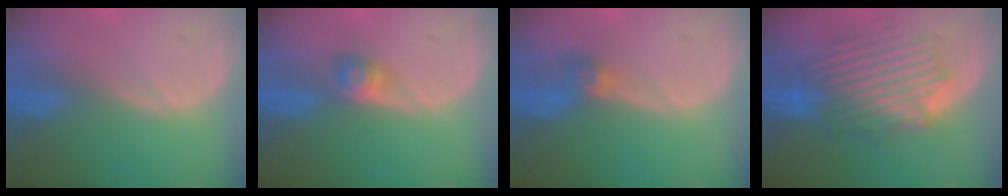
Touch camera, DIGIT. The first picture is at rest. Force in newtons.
{"total": 2.8, "press": 2.6, "slide": 1.2}
{"total": 2.9, "press": 2.6, "slide": 1.4}
{"total": 8.4, "press": 8.1, "slide": 2.2}